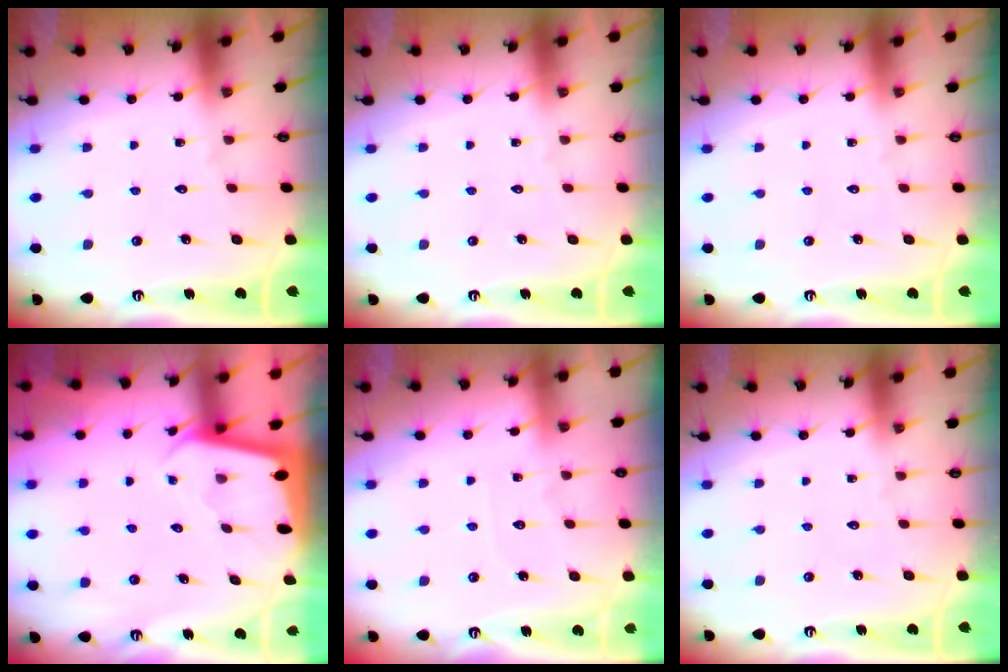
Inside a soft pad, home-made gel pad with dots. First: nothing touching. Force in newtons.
{"total": 0.0}
{"total": 0.0}
{"total": 1.9, "press": 1.9, "slide": 0.1}
{"total": 3.4, "press": 3.4, "slide": 0.4}
{"total": 0.0}